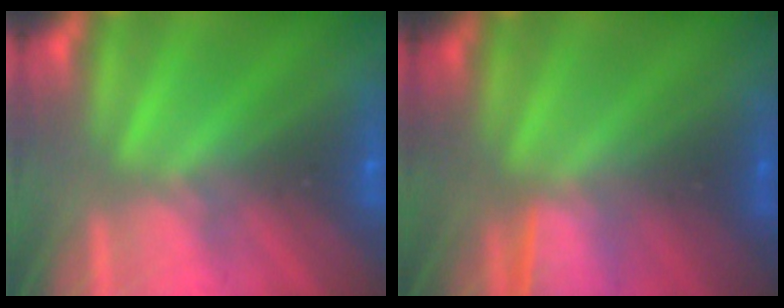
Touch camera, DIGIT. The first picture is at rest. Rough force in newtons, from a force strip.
{"total": 1.4}